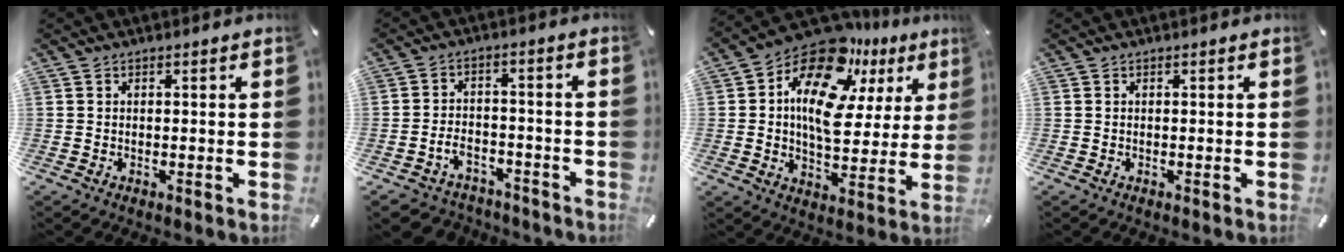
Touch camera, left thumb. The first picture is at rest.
{"total": 5.3, "force": [-2.7, 4.0, 2.1], "torque": [-0.048, 0.010, -0.051]}
{"total": 17.5, "force": [9.1, 10.1, 11.0], "torque": [-0.197, -0.060, 0.158]}
{"total": 0.0}